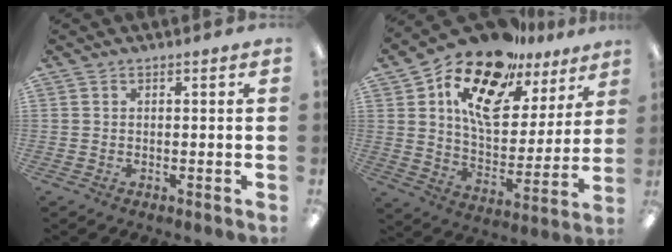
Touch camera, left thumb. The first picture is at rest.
{"total": 19.4, "force": [13.5, 9.3, 10.2], "torque": [-0.187, -0.080, 0.238]}